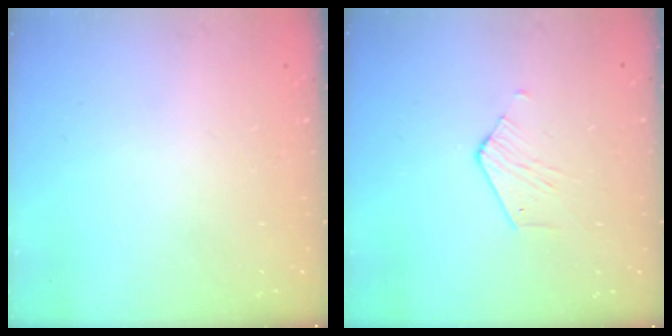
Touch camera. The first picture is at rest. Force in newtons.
{"total": 2.6, "press": 2.6, "slide": 0.2}